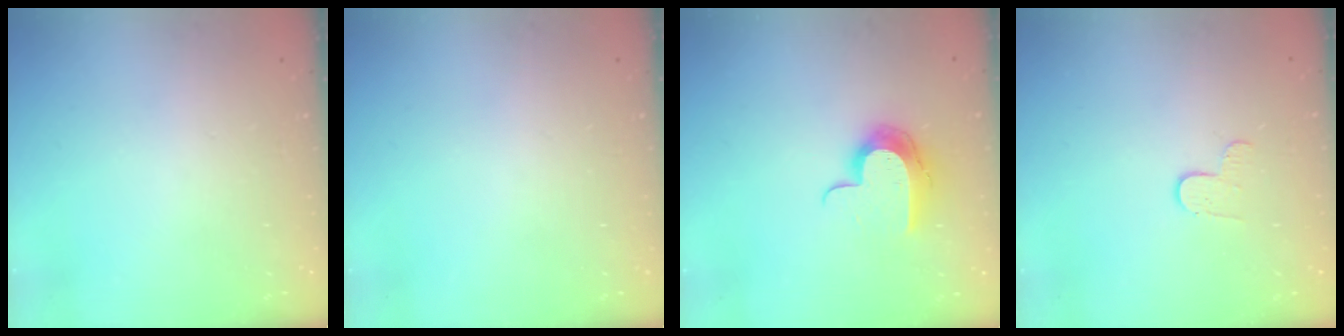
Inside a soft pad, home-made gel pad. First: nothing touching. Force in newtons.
{"total": 0.0}
{"total": 11.3, "press": 11.2, "slide": 0.7}
{"total": 4.4, "press": 4.4, "slide": 0.4}